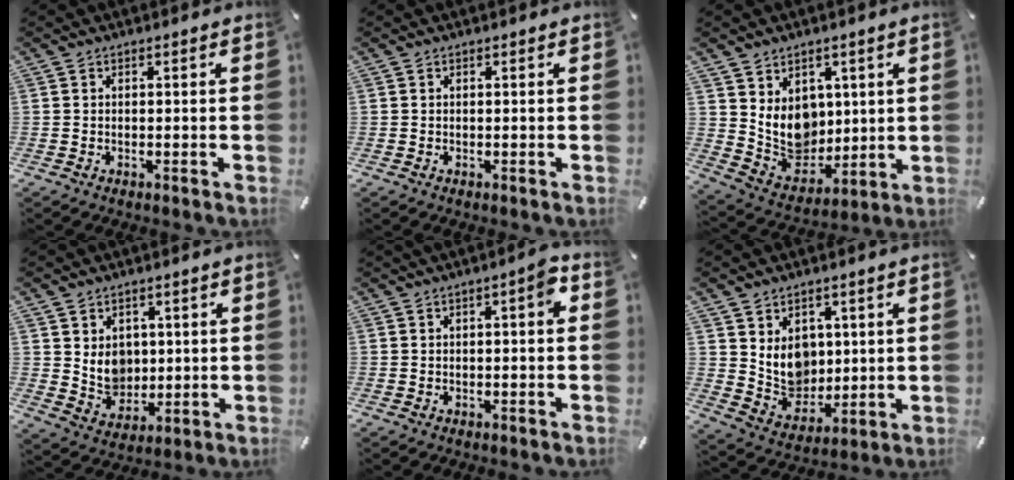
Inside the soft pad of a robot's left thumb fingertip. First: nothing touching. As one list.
[{"total": 0.0}, {"total": 11.8, "force": [3.7, 10.0, 5.0], "torque": [-0.091, -0.035, 0.084]}, {"total": 7.6, "force": [2.9, 6.7, 2.1], "torque": [-0.024, -0.023, 0.057]}, {"total": 3.6, "force": [0.6, 0.9, 3.5], "torque": [-0.058, 0.008, 0.005]}, {"total": 10.2, "force": [4.0, 8.6, 3.7], "torque": [-0.070, -0.029, 0.084]}]